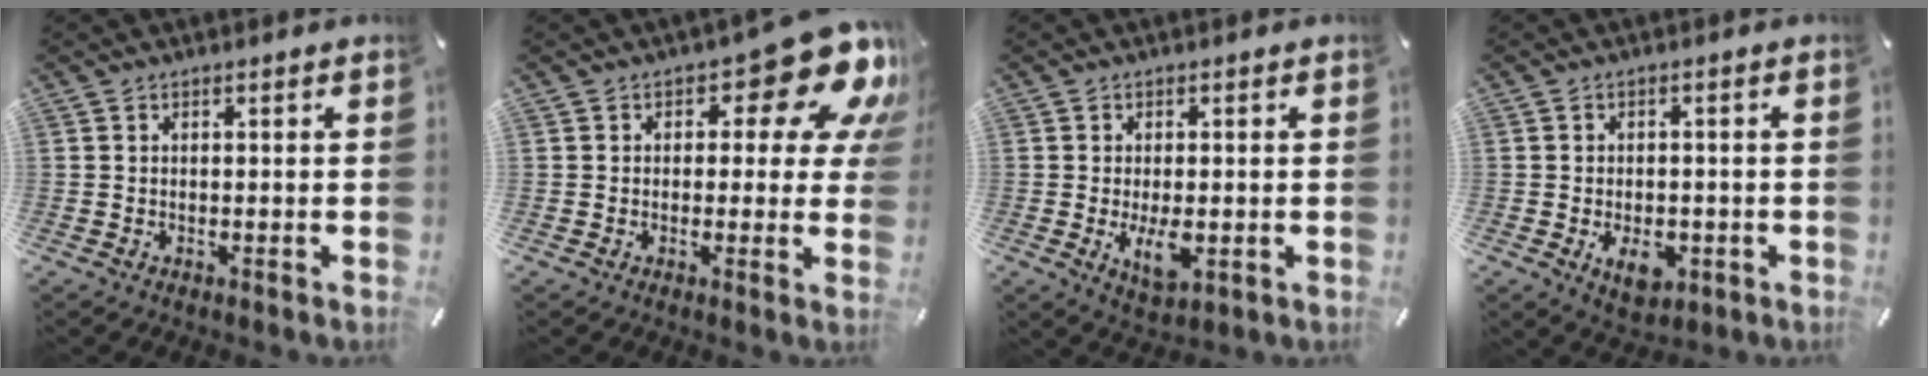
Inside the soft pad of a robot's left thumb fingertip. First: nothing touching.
{"total": 14.2, "force": [7.2, 6.5, 10.4], "torque": [-0.129, -0.050, 0.120]}
{"total": 6.5, "force": [-1.2, 3.2, 5.6], "torque": [-0.109, -0.015, -0.026]}
{"total": 6.6, "force": [-2.1, 4.3, 4.6], "torque": [-0.074, 0.001, -0.038]}